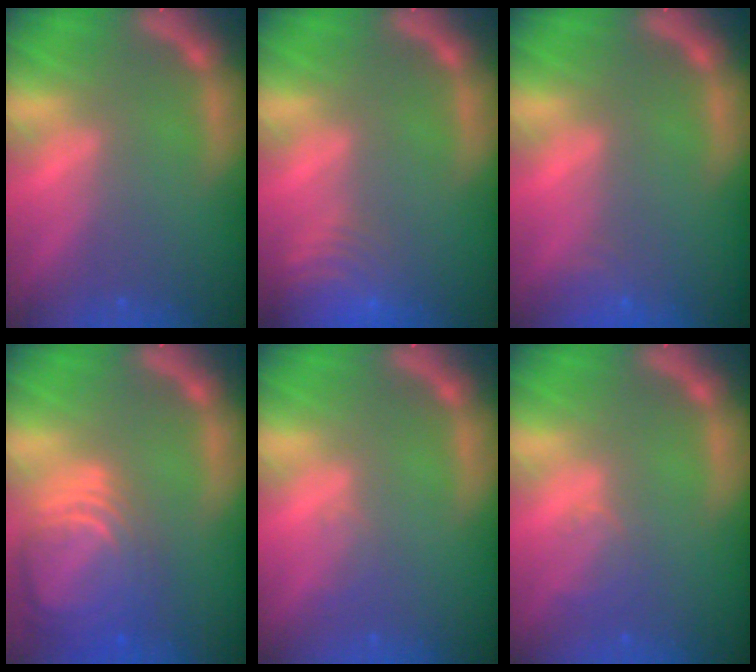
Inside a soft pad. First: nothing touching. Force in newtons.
{"total": 8.0}
{"total": 1.9}
{"total": 9.5}
{"total": 1.0}
{"total": 2.0}